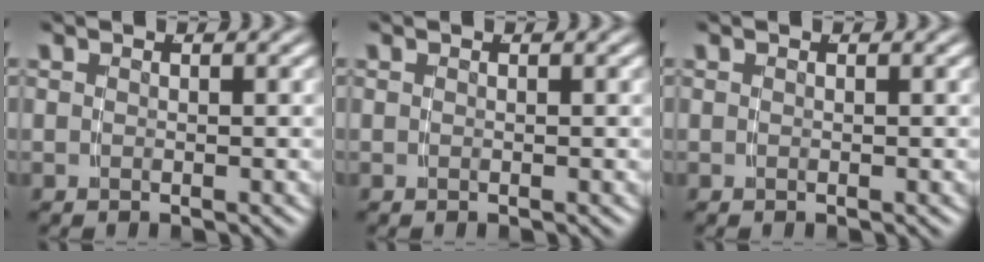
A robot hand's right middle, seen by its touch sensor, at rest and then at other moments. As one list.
[{"total": 0.0}, {"total": 0.0}]